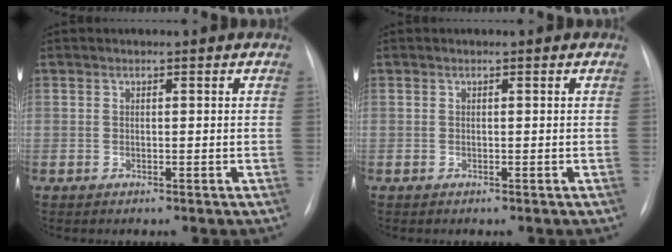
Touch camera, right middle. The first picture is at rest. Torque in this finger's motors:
{"motor_torque": [-0.66, -0.30, 0.01, -0.01]}